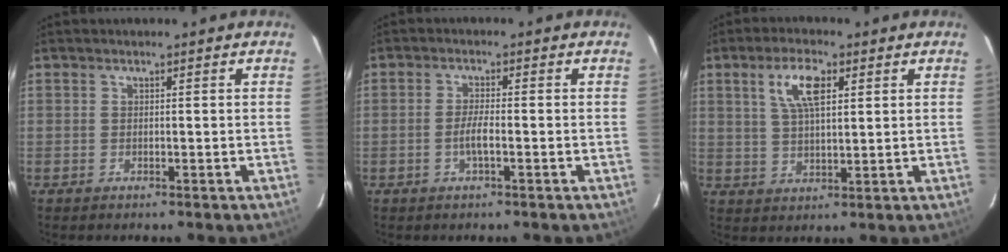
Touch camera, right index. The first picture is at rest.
{"total": 2.9, "force": [-1.0, 0.4, 2.7], "torque": [-0.054, 0.000, -0.020]}
{"total": 7.2, "force": [3.0, 2.7, 6.0], "torque": [-0.113, 0.010, 0.058]}